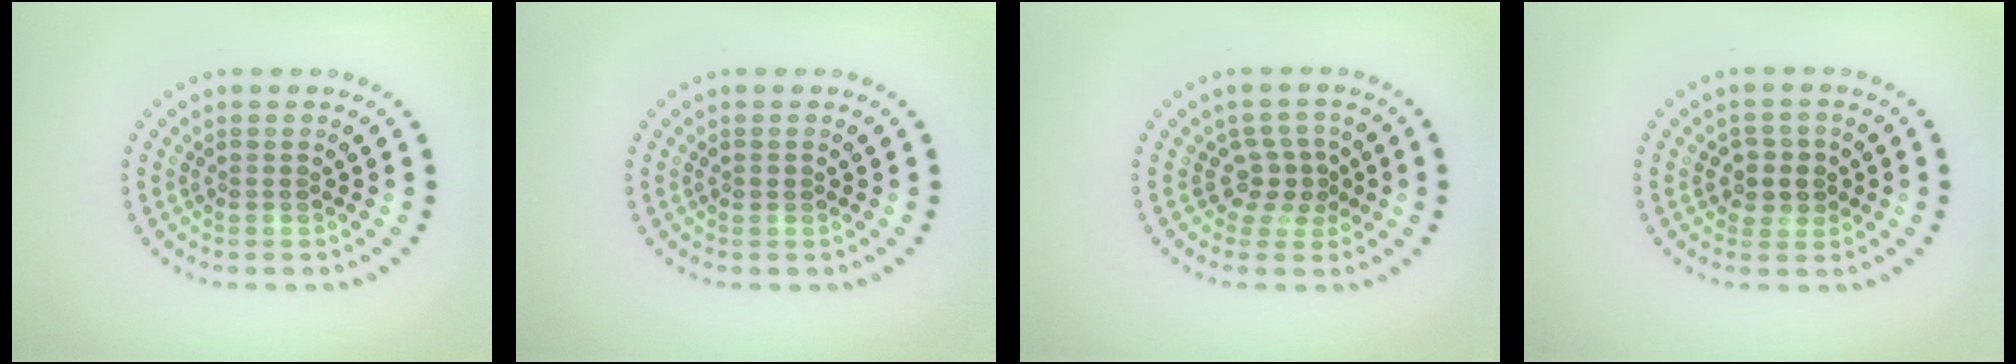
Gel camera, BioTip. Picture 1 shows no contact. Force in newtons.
{"total": 0.7, "press": 0.6, "slide": 0.1}
{"total": 2.4, "press": 1.7, "slide": 1.7}
{"total": 2.4, "press": 2.1, "slide": 1.0}